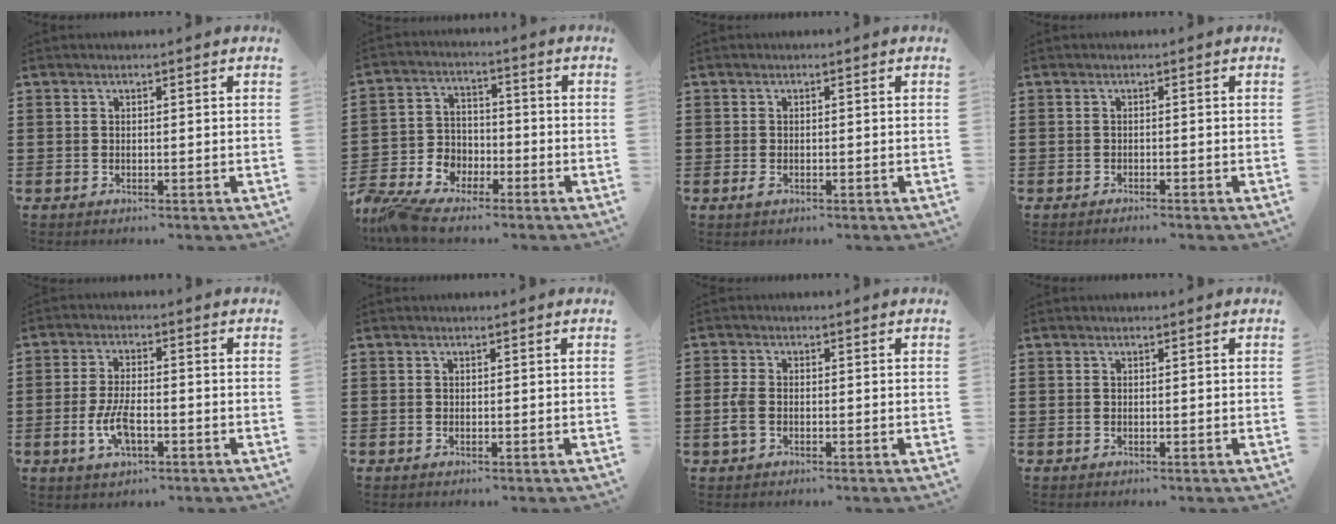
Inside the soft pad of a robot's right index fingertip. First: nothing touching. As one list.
[{"total": 6.4, "force": [-5.1, 3.3, 2.1], "torque": [-0.076, 0.001, -0.107]}, {"total": 1.0, "force": [-0.5, 0.6, 0.6], "torque": [-0.012, -0.002, -0.010]}, {"total": 0.8, "force": [-0.8, -0.1, 0.1], "torque": [-0.006, -0.003, -0.015]}, {"total": 6.0, "force": [-1.9, 2.5, 5.1], "torque": [-0.120, -0.004, -0.041]}, {"total": 0.0}, {"total": 2.9, "force": [-0.7, 1.6, 2.3], "torque": [-0.066, -0.006, -0.020]}, {"total": 0.0}]